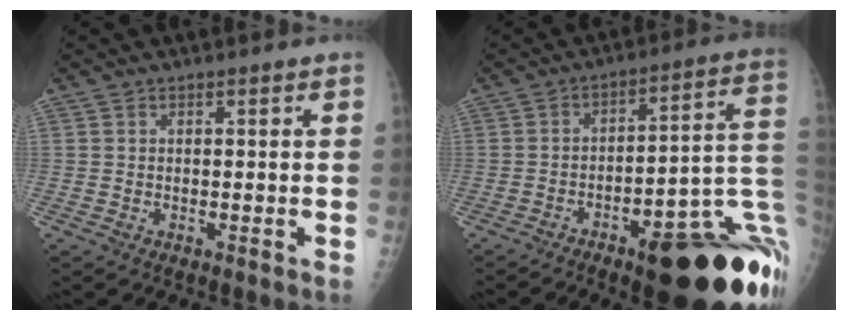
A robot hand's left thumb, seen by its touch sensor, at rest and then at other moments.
{"total": 26.0, "force": [-8.0, 7.8, 23.5], "torque": [-0.216, 0.049, -0.101]}